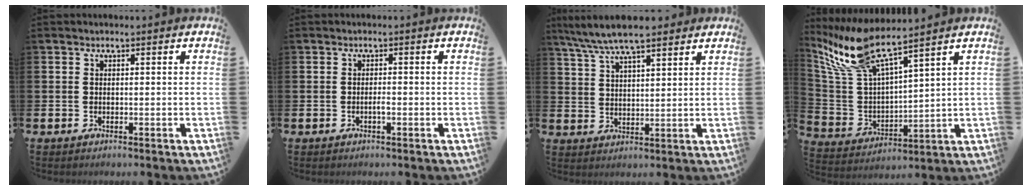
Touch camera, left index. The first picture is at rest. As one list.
[{"total": 0.8, "force": [-0.4, 0.1, 0.6], "torque": [-0.012, -0.004, -0.007]}, {"total": 7.5, "force": [6.8, 1.4, 3.0], "torque": [-0.083, -0.016, 0.125]}, {"total": 10.0, "force": [8.4, 1.5, 5.2], "torque": [-0.130, -0.036, 0.145]}]